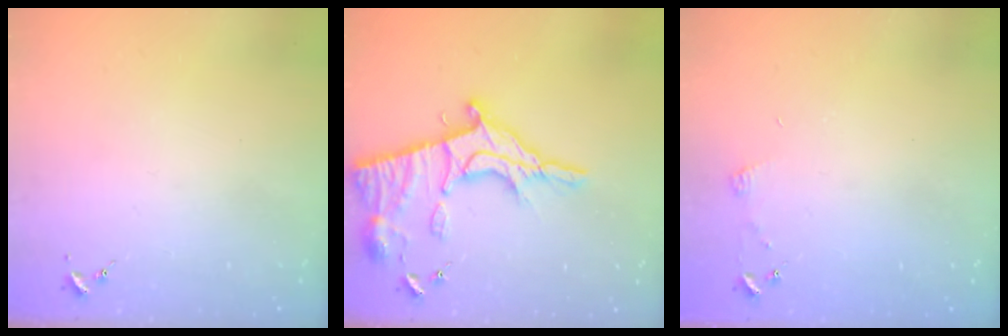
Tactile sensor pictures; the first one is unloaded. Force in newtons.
{"total": 19.8, "press": 19.8, "slide": 1.8}
{"total": 3.9, "press": 3.9, "slide": 0.4}